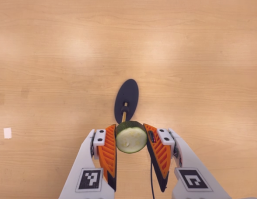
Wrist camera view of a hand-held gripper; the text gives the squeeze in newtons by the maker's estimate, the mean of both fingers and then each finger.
{"total": 11.2, "left": 10.6, "right": 11.8}